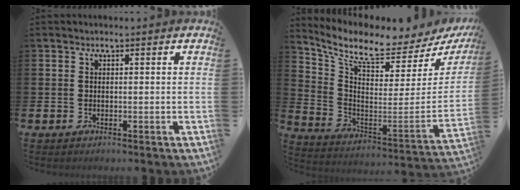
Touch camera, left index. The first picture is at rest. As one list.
[{"total": 7.5, "force": [6.6, 1.7, 3.1], "torque": [-0.088, -0.074, 0.103]}]